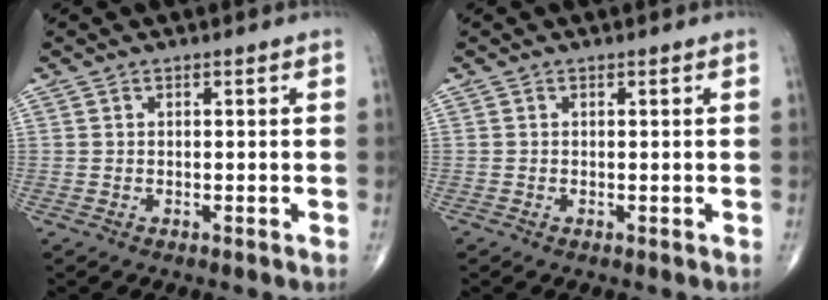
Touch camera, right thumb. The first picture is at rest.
{"total": 0.0}